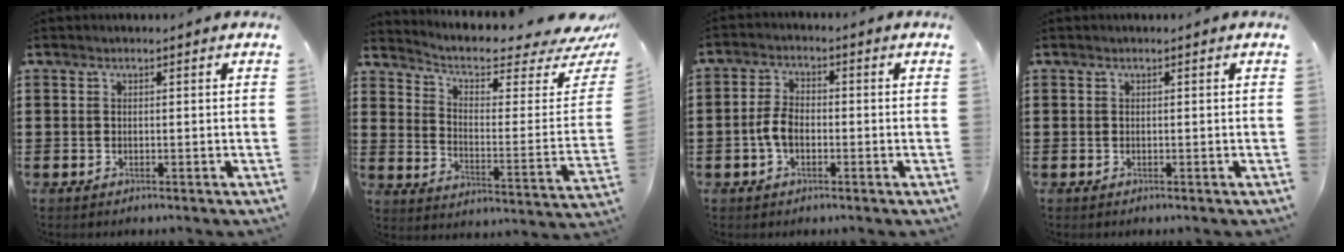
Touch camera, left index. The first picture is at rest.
{"total": 5.8, "force": [4.5, 1.9, 3.2], "torque": [-0.069, -0.040, 0.072]}
{"total": 4.4, "force": [-1.2, 2.5, 3.5], "torque": [-0.091, -0.003, -0.030]}
{"total": 0.0}